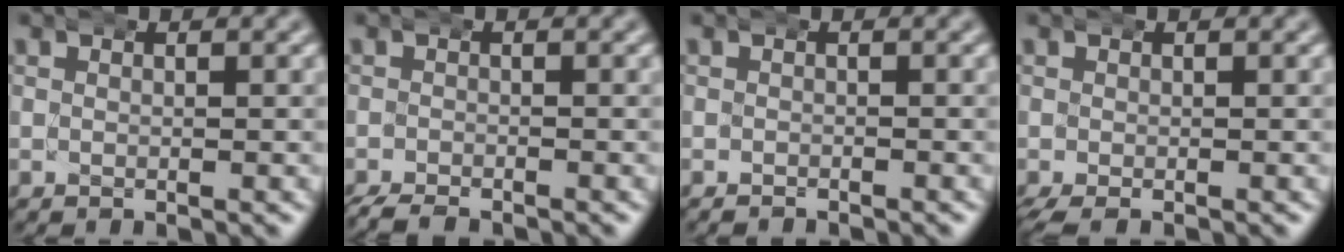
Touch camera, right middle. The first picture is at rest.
{"total": 2.4, "force": [-2.3, 0.6, 0.1], "torque": [-0.010, -0.007, -0.038]}
{"total": 1.2, "force": [-1.2, 0.2, -0.3], "torque": [0.005, -0.001, -0.021]}
{"total": 0.9, "force": [-0.8, 0.2, 0.4], "torque": [-0.010, -0.005, -0.011]}